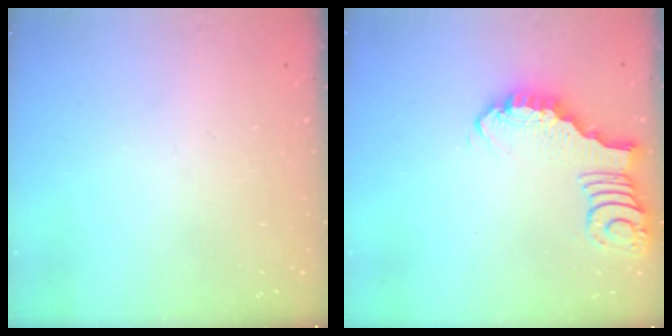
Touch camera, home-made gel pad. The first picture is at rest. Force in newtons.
{"total": 2.7, "press": 2.7, "slide": 0.2}